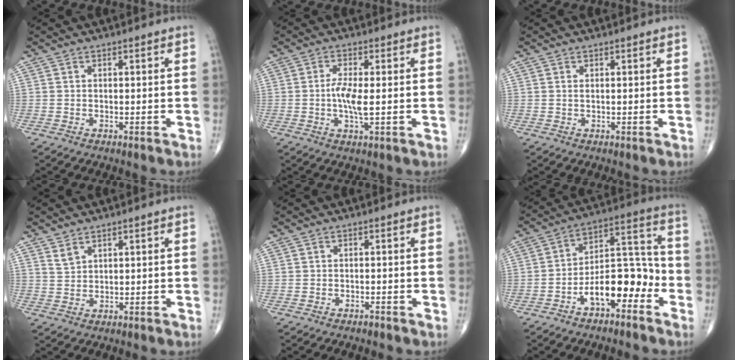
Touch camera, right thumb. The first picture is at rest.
{"total": 5.1, "force": [-0.3, 1.1, 4.9], "torque": [-0.109, -0.008, -0.010]}
{"total": 0.5, "force": [0.2, 0.2, 0.5], "torque": [-0.013, 0.001, 0.005]}
{"total": 2.0, "force": [1.7, 0.8, 0.8], "torque": [-0.011, -0.009, 0.038]}
{"total": 0.7, "force": [-0.6, 0.3, 0.2], "torque": [-0.005, 0.003, -0.011]}
{"total": 12.9, "force": [-5.7, 6.4, 9.6], "torque": [-0.127, 0.066, -0.096]}